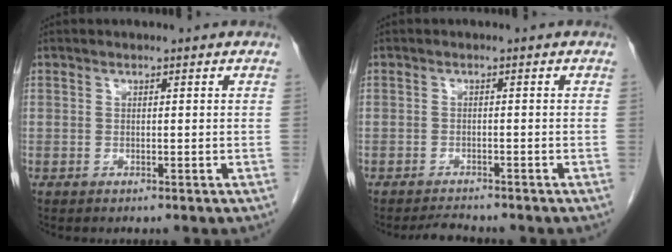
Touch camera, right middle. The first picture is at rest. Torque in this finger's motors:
{"motor_torque": [0.01, -0.02, 0.00, 0.00]}